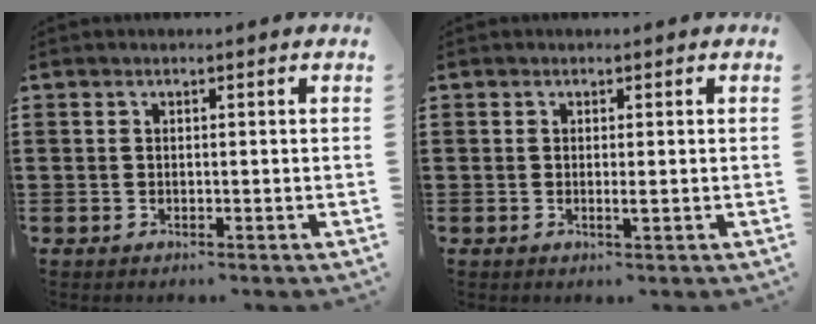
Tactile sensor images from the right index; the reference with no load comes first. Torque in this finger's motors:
{"motor_torque": [0.79, -0.26, 0.31, 0.07]}